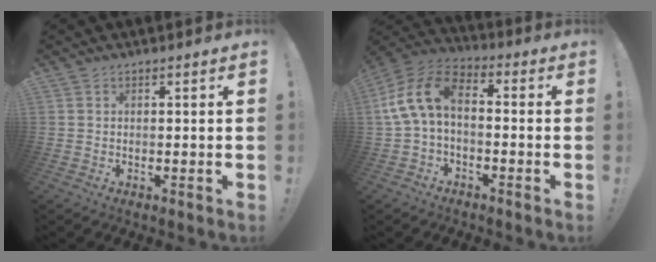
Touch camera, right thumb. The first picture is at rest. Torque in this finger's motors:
{"motor_torque": [0.33, 0.75, 0.38, -0.10, 0.36]}